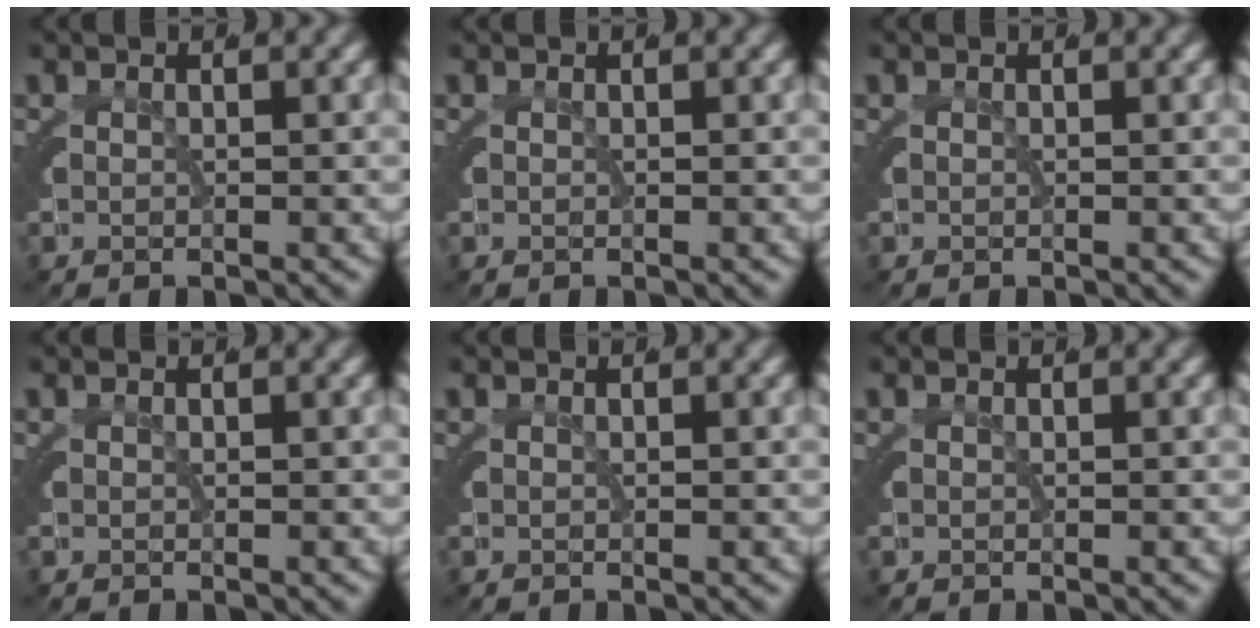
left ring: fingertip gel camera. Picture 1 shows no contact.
{"total": 0.0}
{"total": 0.0}
{"total": 0.0}
{"total": 0.0}
{"total": 0.0}